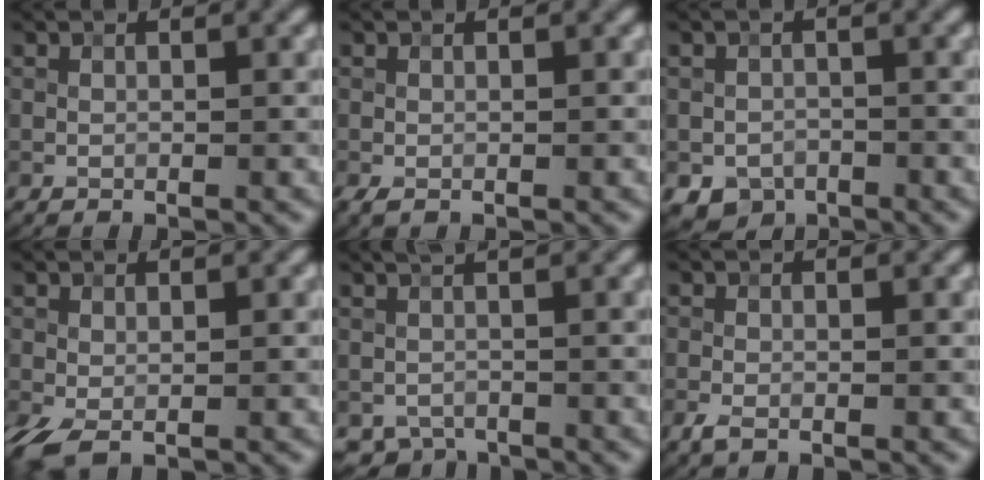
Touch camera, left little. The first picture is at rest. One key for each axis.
{"total": 1.1, "fx": -0.5, "fy": 0.7, "fz": 0.6, "tx": -0.019, "ty": -0.003, "tz": -0.011}
{"total": 2.7, "fx": -1.3, "fy": 2.2, "fz": 0.7, "tx": -0.010, "ty": -0.007, "tz": -0.023}
{"total": 2.5, "fx": -0.6, "fy": 1.5, "fz": 1.9, "tx": -0.063, "ty": -0.001, "tz": -0.014}
{"total": 1.3, "fx": -0.7, "fy": 0.8, "fz": 0.6, "tx": -0.011, "ty": -0.008, "tz": -0.010}
{"total": 1.5, "fx": -0.9, "fy": 0.7, "fz": 0.9, "tx": -0.027, "ty": -0.004, "tz": -0.022}